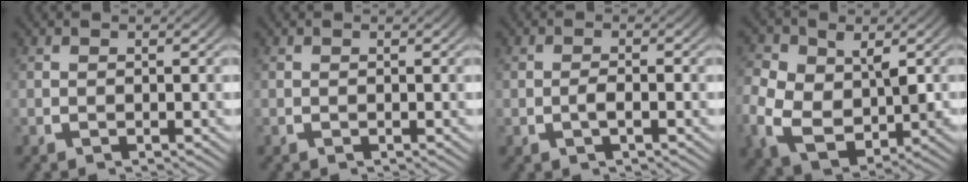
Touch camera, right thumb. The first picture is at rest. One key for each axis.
{"total": 0.0}
{"total": 1.4, "fx": -0.3, "fy": 0.7, "fz": 1.2, "tx": -0.024, "ty": 0.001, "tz": -0.005}
{"total": 10.0, "fx": -1.6, "fy": 7.2, "fz": 6.8, "tx": -0.164, "ty": -0.059, "tz": 0.005}